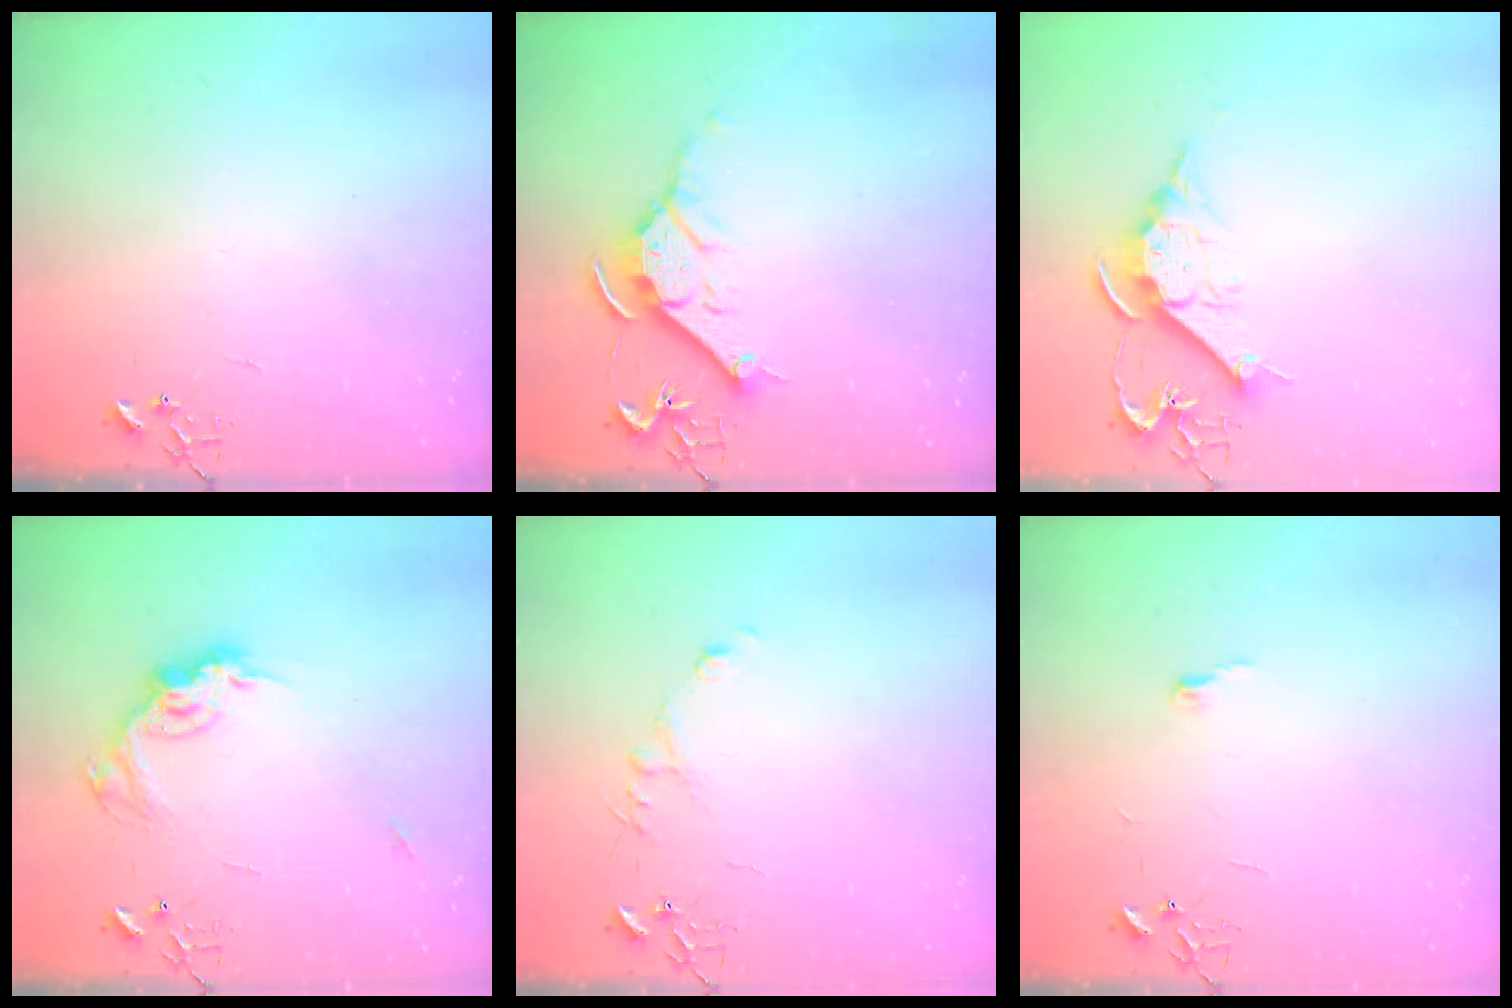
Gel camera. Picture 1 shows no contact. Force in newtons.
{"total": 11.4, "press": 11.4, "slide": 0.8}
{"total": 11.7, "press": 11.7, "slide": 0.9}
{"total": 14.4, "press": 14.3, "slide": 1.1}
{"total": 5.5, "press": 5.5, "slide": 0.6}
{"total": 3.4, "press": 3.4, "slide": 0.5}